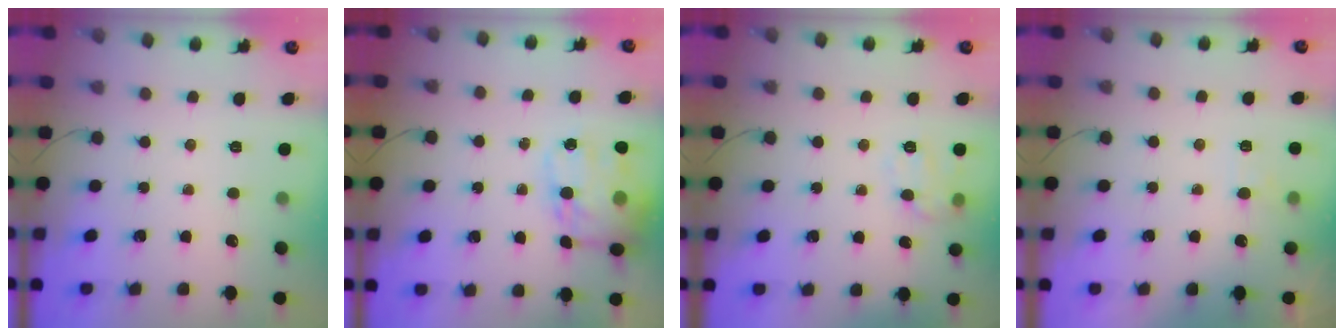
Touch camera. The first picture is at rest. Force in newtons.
{"total": 16.4, "press": 16.0, "slide": 3.7}
{"total": 9.5, "press": 9.5, "slide": 0.3}
{"total": 3.2, "press": 2.8, "slide": 1.6}